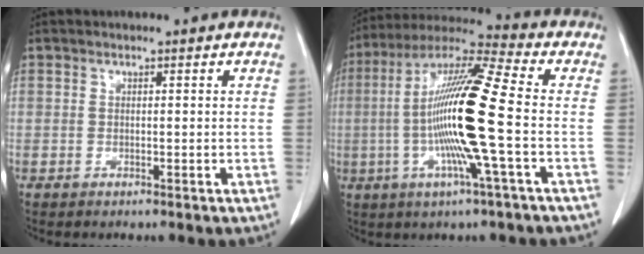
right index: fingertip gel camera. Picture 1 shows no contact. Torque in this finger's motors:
{"motor_torque": [2.14, 0.00, 1.05, 0.21]}